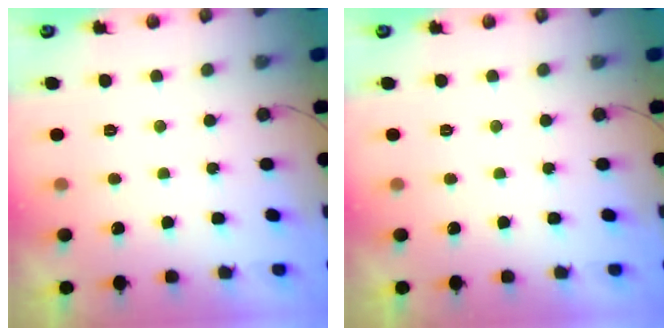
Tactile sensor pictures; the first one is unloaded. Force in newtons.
{"total": 0.0}